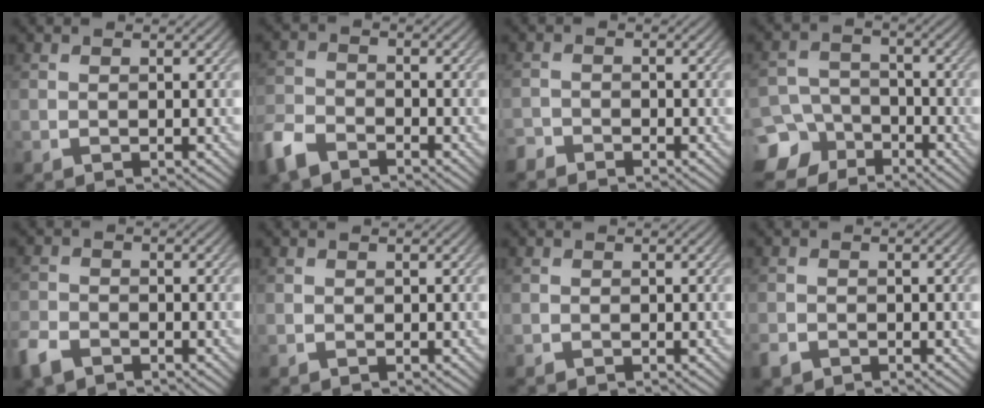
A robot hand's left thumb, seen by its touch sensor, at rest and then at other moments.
{"total": 5.5, "force": [-4.2, 2.4, 2.4], "torque": [-0.060, -0.007, -0.098]}
{"total": 1.7, "force": [-1.6, 0.5, 0.1], "torque": [-0.001, -0.003, -0.040]}
{"total": 8.4, "force": [-5.5, 6.0, 2.0], "torque": [-0.041, -0.018, -0.116]}
{"total": 3.9, "force": [-2.9, 2.0, 1.7], "torque": [-0.040, -0.008, -0.069]}
{"total": 0.0}
{"total": 0.0}
{"total": 1.7, "force": [-1.2, 1.0, 0.4], "torque": [-0.011, -0.005, -0.029]}